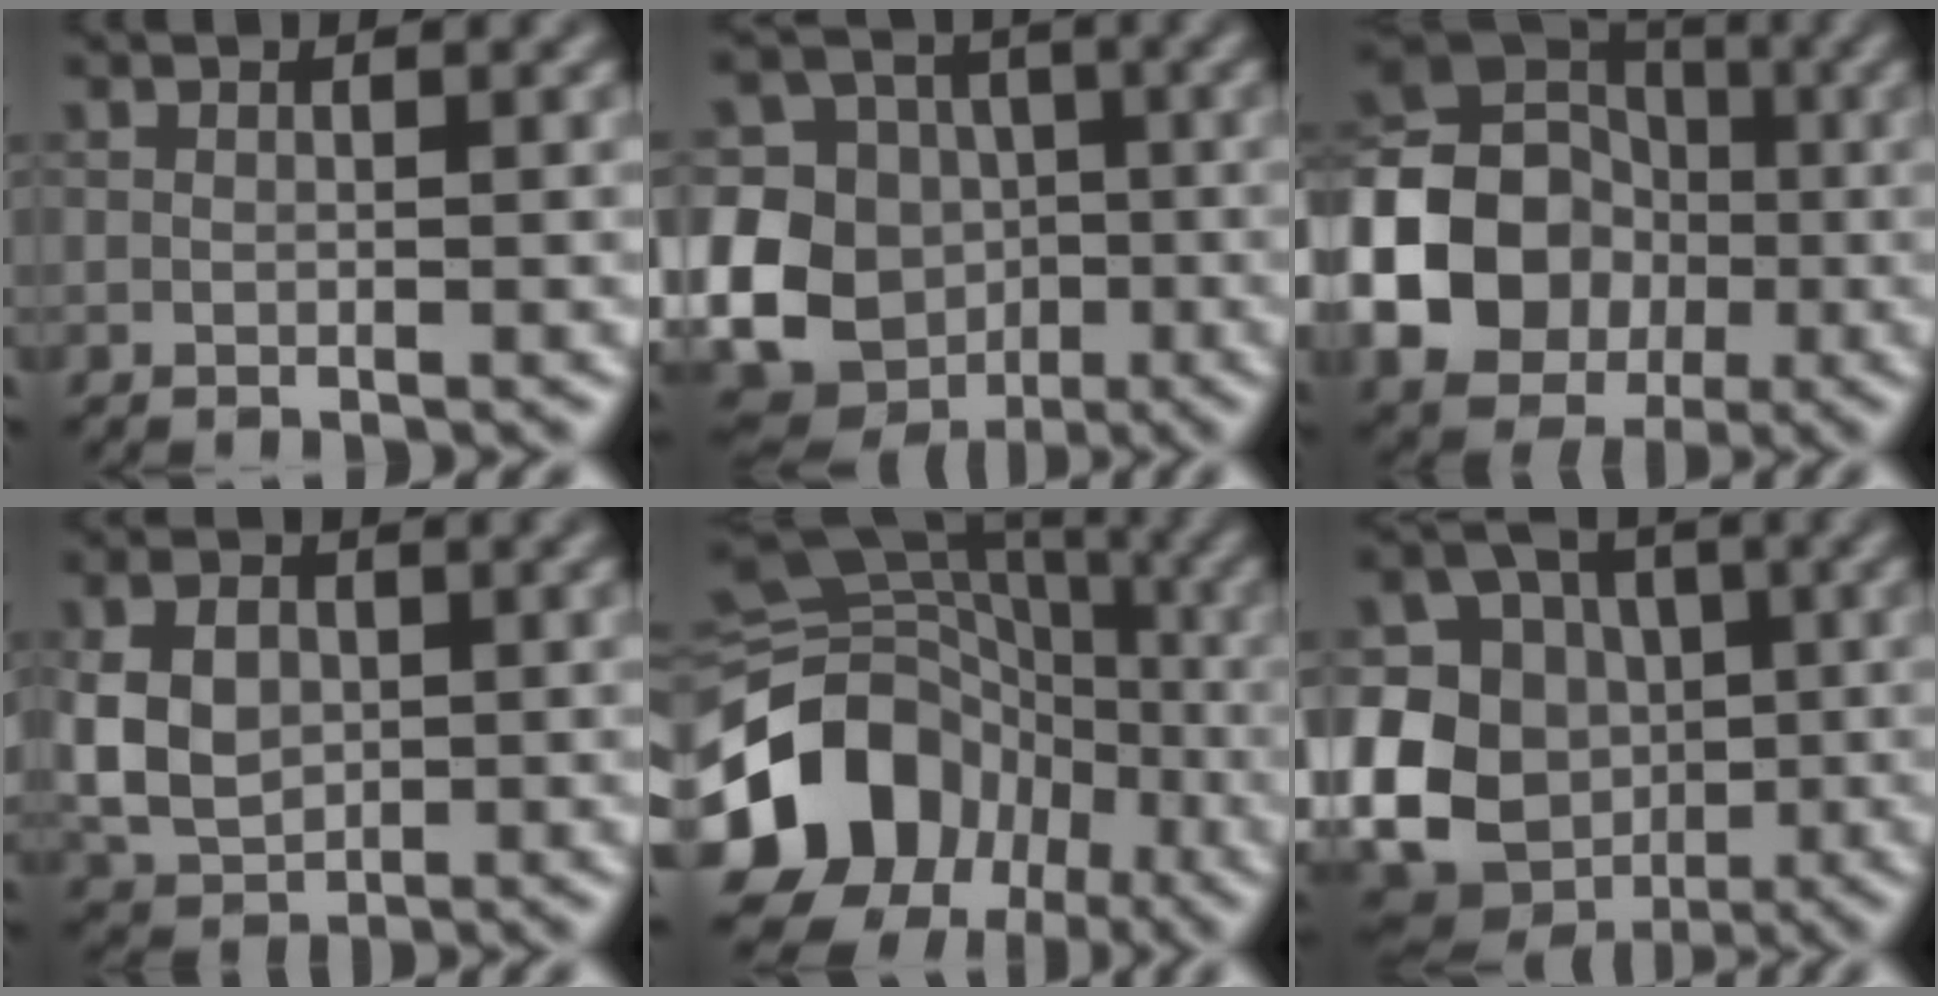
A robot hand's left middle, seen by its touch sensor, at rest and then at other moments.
{"total": 21.4, "force": [-5.6, 19.6, 6.4], "torque": [-0.149, -0.023, -0.121]}
{"total": 14.2, "force": [-2.8, 11.9, 7.1], "torque": [-0.146, -0.016, -0.082]}
{"total": 5.5, "force": [0.1, 4.0, 3.7], "torque": [-0.078, -0.002, 0.004]}
{"total": 15.8, "force": [-5.4, 13.2, 6.7], "torque": [-0.158, -0.004, -0.114]}
{"total": 18.3, "force": [-4.0, 16.2, 7.6], "torque": [-0.164, -0.020, -0.087]}